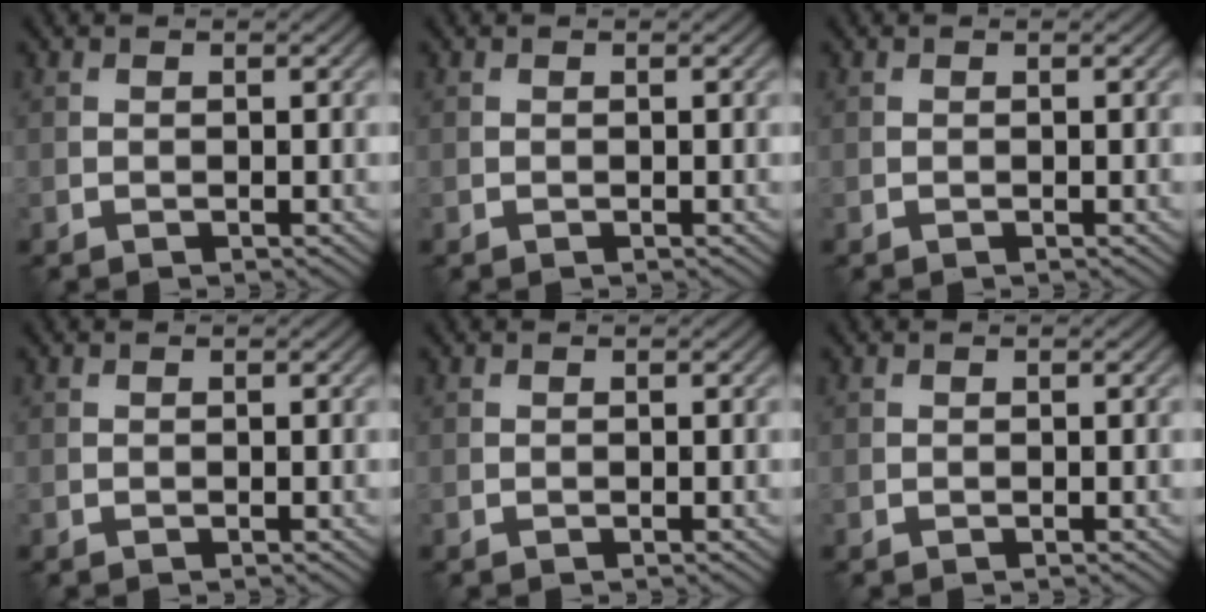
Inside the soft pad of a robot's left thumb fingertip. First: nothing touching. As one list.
[{"total": 0.0}, {"total": 0.0}, {"total": 0.0}, {"total": 0.0}, {"total": 0.0}]